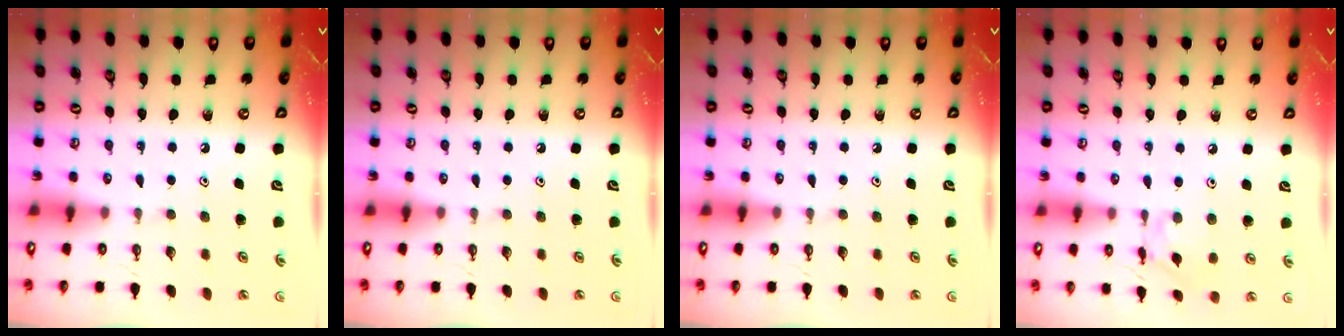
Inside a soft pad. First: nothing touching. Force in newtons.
{"total": 0.0}
{"total": 0.0}
{"total": 7.4, "press": 7.4, "slide": 0.4}